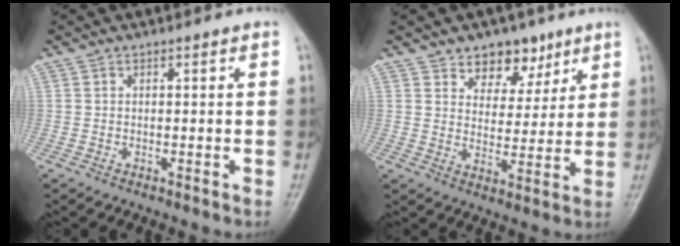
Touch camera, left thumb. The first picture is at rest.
{"total": 8.0, "force": [5.3, 5.3, 2.9], "torque": [-0.004, -0.027, 0.084]}